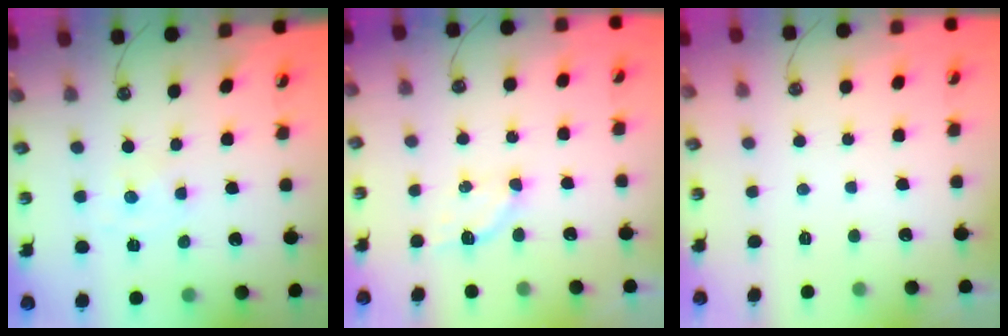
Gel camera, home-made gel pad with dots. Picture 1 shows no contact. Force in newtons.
{"total": 3.8, "press": 3.8, "slide": 0.5}
{"total": 0.0}